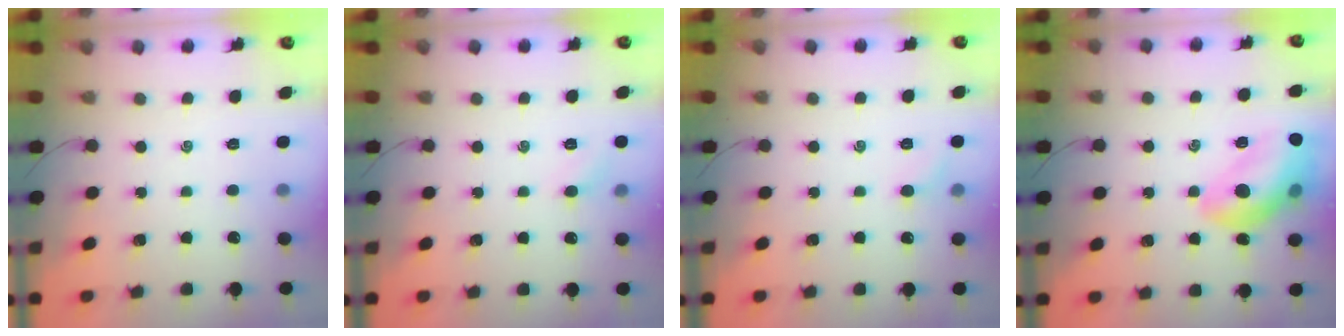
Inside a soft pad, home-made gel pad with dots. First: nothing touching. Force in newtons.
{"total": 3.9, "press": 3.7, "slide": 1.0}
{"total": 4.2, "press": 4.0, "slide": 1.2}
{"total": 17.3, "press": 17.1, "slide": 2.7}